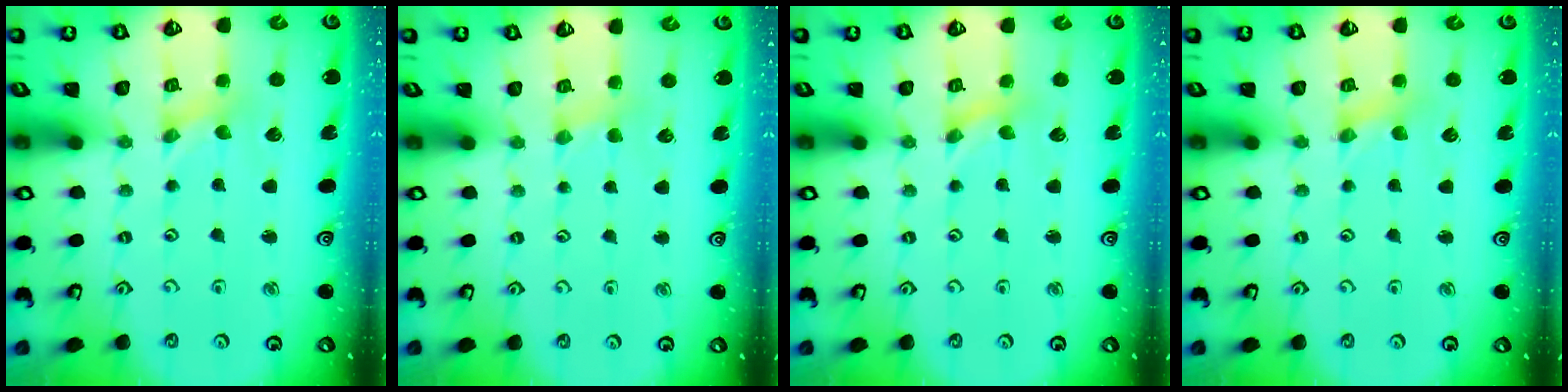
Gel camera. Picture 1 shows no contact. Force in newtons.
{"total": 2.2, "press": 2.2, "slide": 0.3}
{"total": 0.0}
{"total": 1.6, "press": 1.6, "slide": 0.3}